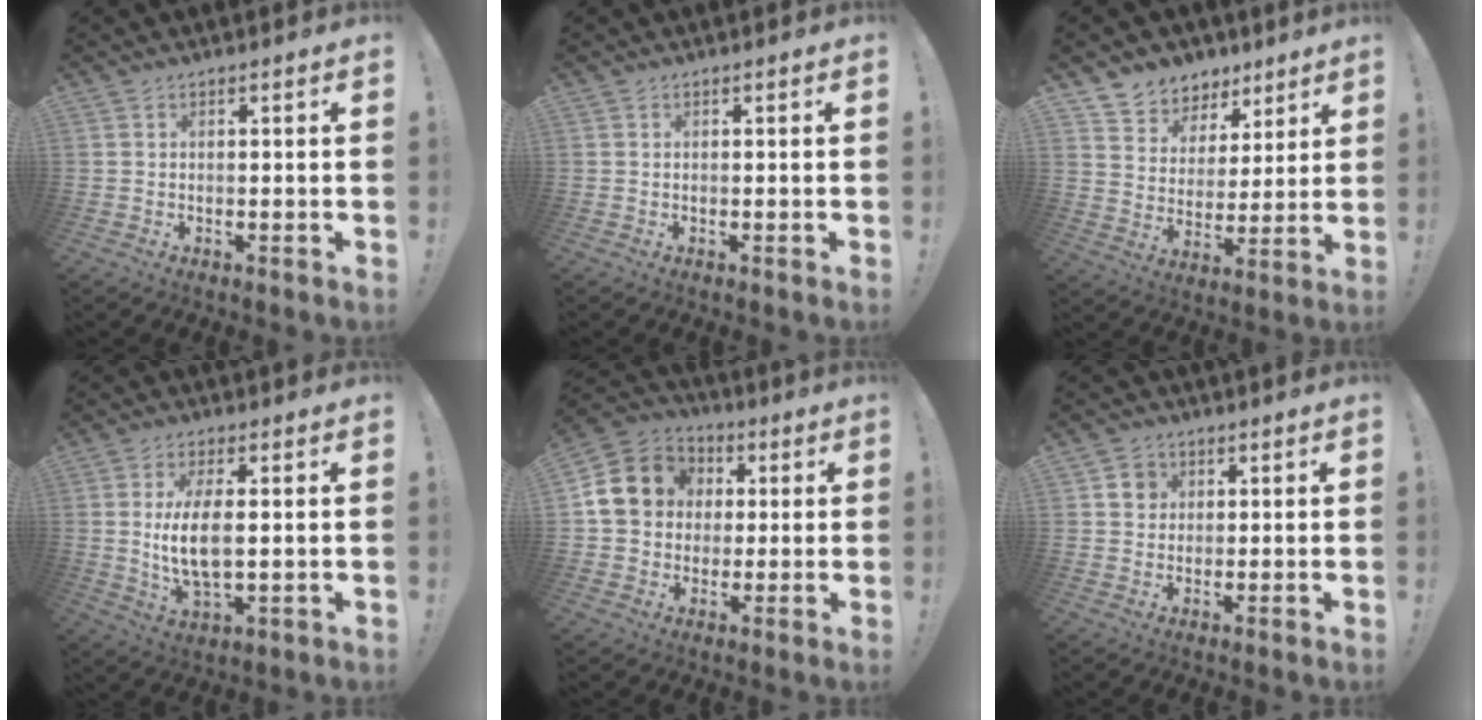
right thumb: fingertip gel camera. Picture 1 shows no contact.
{"total": 0.0}
{"total": 8.1, "force": [5.3, 6.1, 0.7], "torque": [-0.015, -0.046, 0.106]}
{"total": 10.3, "force": [0.7, 4.2, 9.3], "torque": [-0.185, -0.017, 0.006]}
{"total": 14.9, "force": [2.6, 13.0, 6.8], "torque": [-0.095, 0.009, 0.059]}
{"total": 4.6, "force": [1.3, 4.3, 1.2], "torque": [-0.010, 0.001, 0.023]}